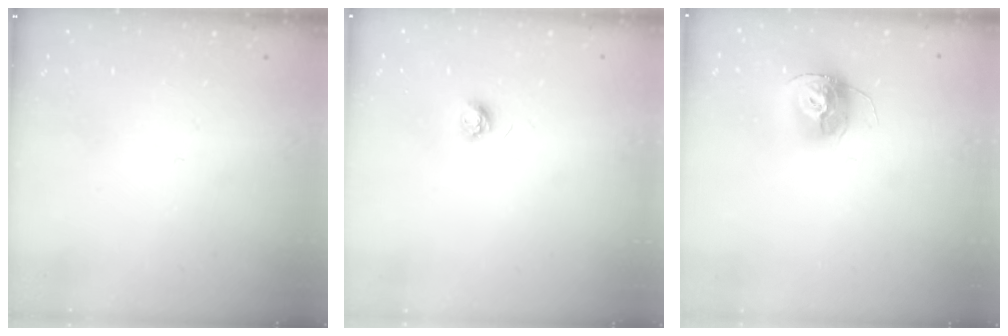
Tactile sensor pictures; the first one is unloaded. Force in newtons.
{"total": 3.2, "press": 3.1, "slide": 0.4}
{"total": 14.0, "press": 13.9, "slide": 1.1}